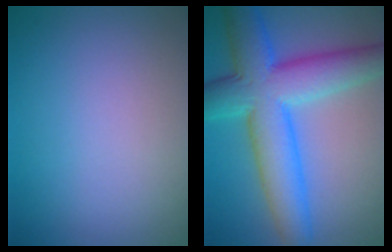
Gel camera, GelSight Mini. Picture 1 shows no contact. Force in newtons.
{"total": 9.8, "press": 9.8, "slide": 0.2}